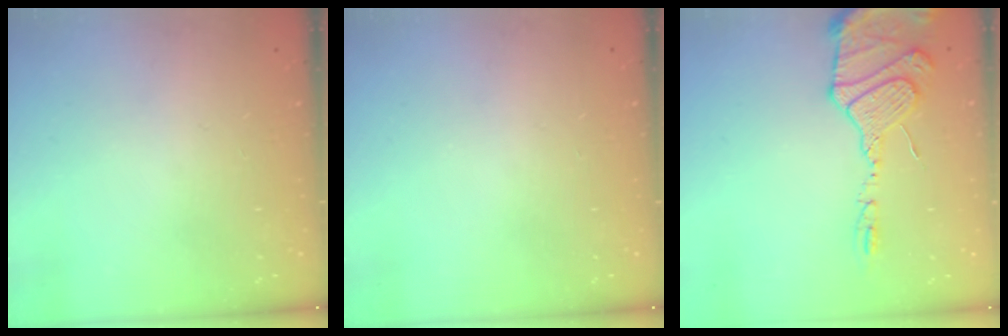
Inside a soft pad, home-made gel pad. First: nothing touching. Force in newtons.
{"total": 0.0}
{"total": 14.8, "press": 14.5, "slide": 2.9}